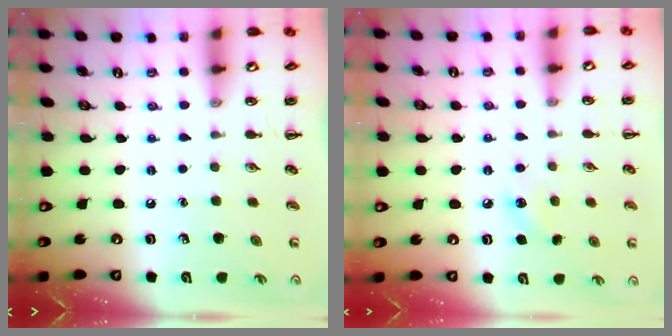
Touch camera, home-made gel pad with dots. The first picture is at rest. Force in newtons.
{"total": 6.8, "press": 6.5, "slide": 2.1}